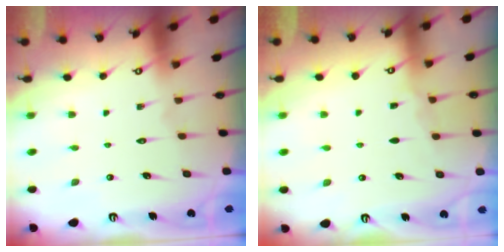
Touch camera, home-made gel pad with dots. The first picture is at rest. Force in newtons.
{"total": 3.0, "press": 3.0, "slide": 0.3}